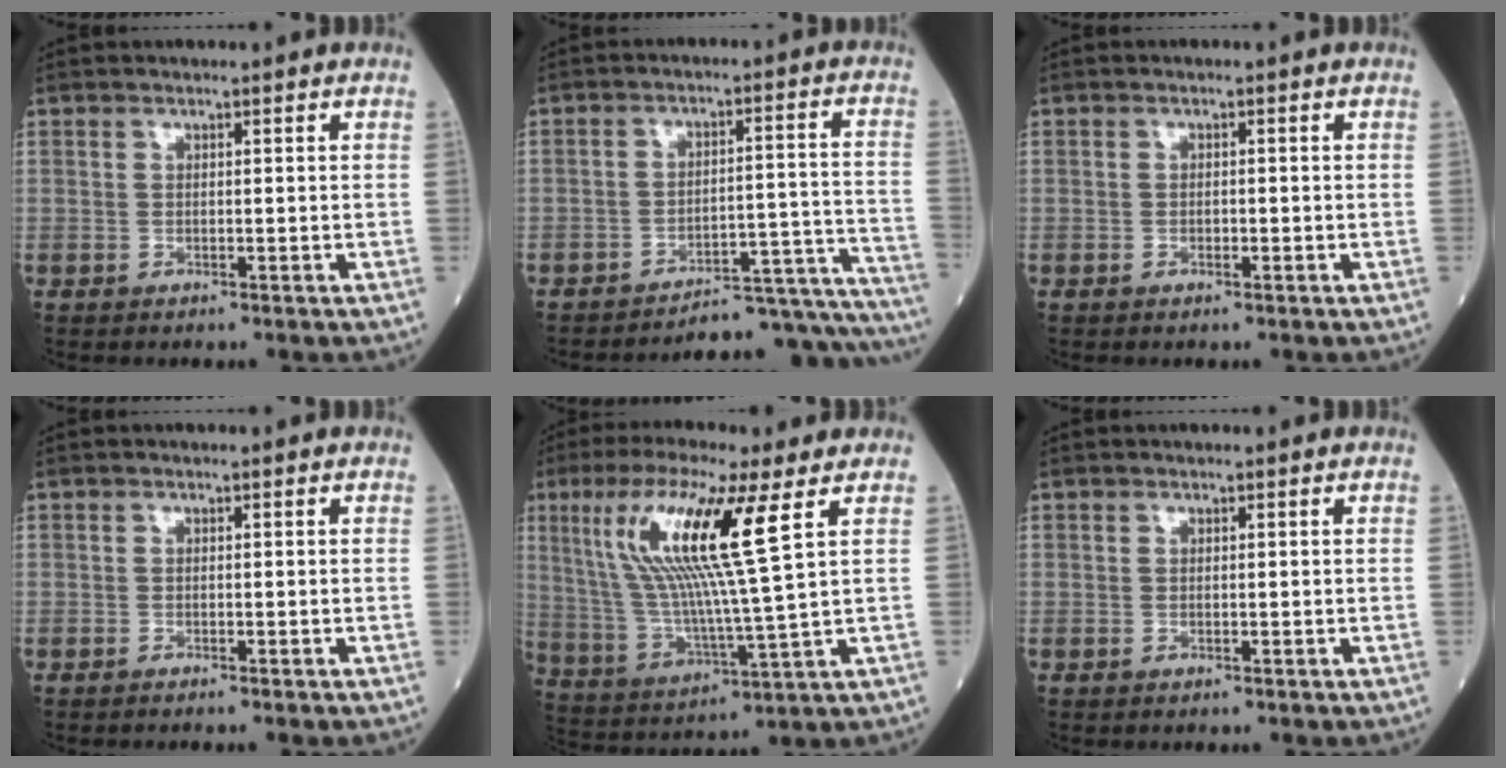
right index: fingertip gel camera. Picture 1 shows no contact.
{"total": 17.3, "force": [-17.2, 0.4, 2.1], "torque": [0.030, 0.045, -0.216]}
{"total": 0.6, "force": [-0.3, 0.3, 0.4], "torque": [-0.010, 0.001, -0.002]}
{"total": 1.1, "force": [-1.0, -0.2, 0.5], "torque": [-0.007, 0.002, -0.011]}
{"total": 15.5, "force": [6.1, -0.3, 14.3], "torque": [-0.297, 0.005, 0.111]}
{"total": 0.0}